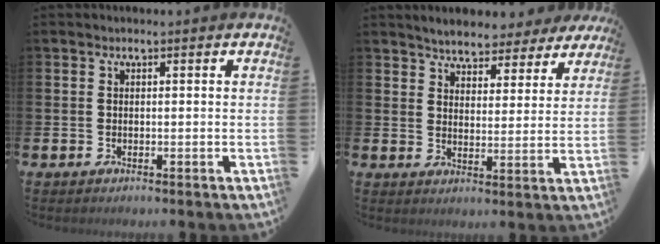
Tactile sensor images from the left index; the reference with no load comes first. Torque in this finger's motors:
{"motor_torque": [1.08, -1.06, 0.49, 0.07]}